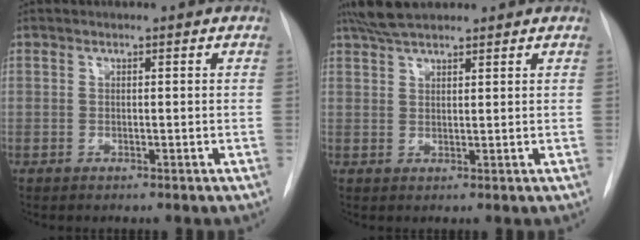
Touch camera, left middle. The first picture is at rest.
{"total": 5.9, "force": [4.9, 1.4, 2.9], "torque": [-0.058, 0.024, 0.090]}